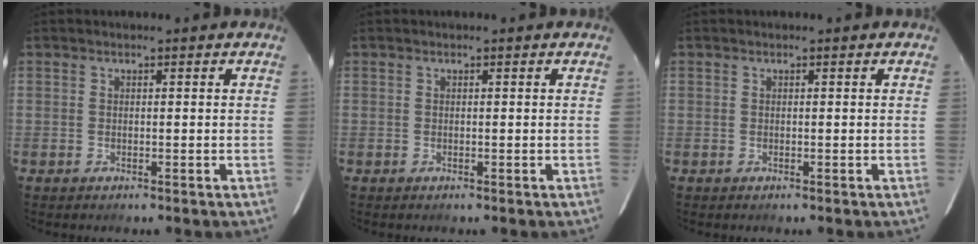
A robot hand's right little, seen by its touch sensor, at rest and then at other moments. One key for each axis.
{"total": 0.0}
{"total": 0.0}